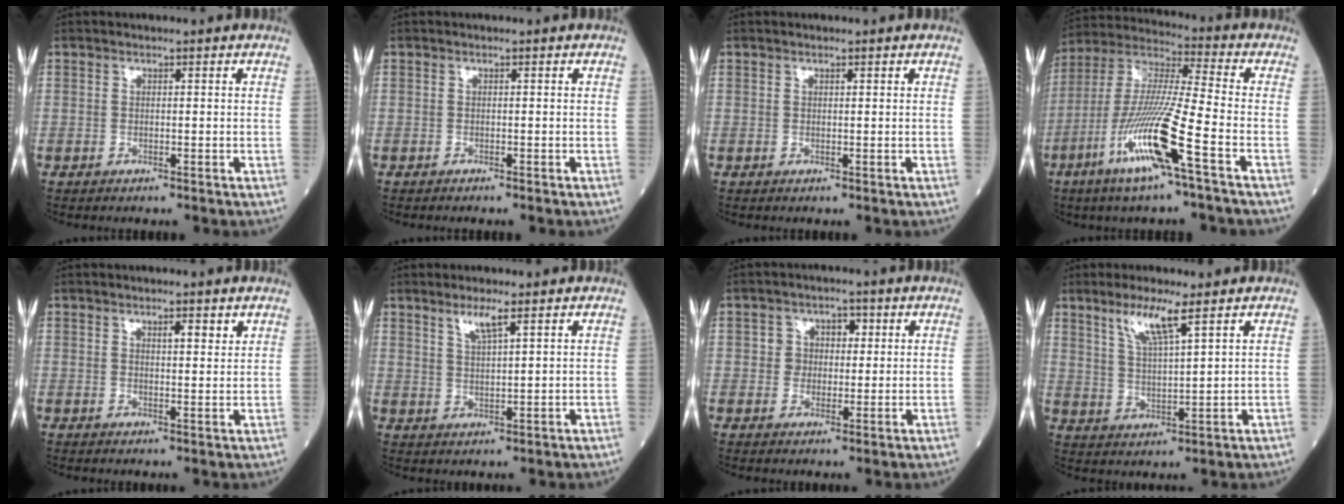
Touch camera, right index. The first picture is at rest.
{"total": 0.5, "force": [-0.5, 0.0, 0.2], "torque": [-0.001, -0.001, -0.010]}
{"total": 0.0}
{"total": 15.6, "force": [-6.9, -0.4, 13.9], "torque": [-0.289, -0.019, -0.137]}
{"total": 2.2, "force": [1.5, 0.5, 1.6], "torque": [-0.025, -0.003, 0.022]}
{"total": 3.5, "force": [2.3, 0.1, 2.6], "torque": [-0.054, -0.002, 0.047]}
{"total": 3.9, "force": [0.7, 3.5, 1.6], "torque": [-0.017, 0.016, 0.010]}
{"total": 6.5, "force": [4.2, 0.2, 5.0], "torque": [-0.100, -0.006, 0.082]}